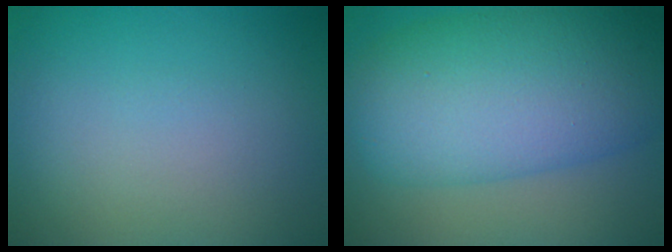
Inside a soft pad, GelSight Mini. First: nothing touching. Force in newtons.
{"total": 12.1, "press": 12.1, "slide": 0.0}